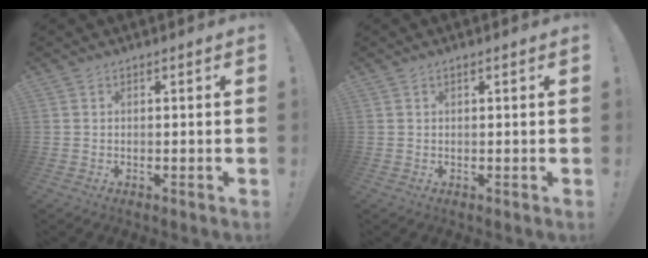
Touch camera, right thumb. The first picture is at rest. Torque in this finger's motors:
{"motor_torque": [0.02, -0.59, -0.01, 0.00, 0.00]}